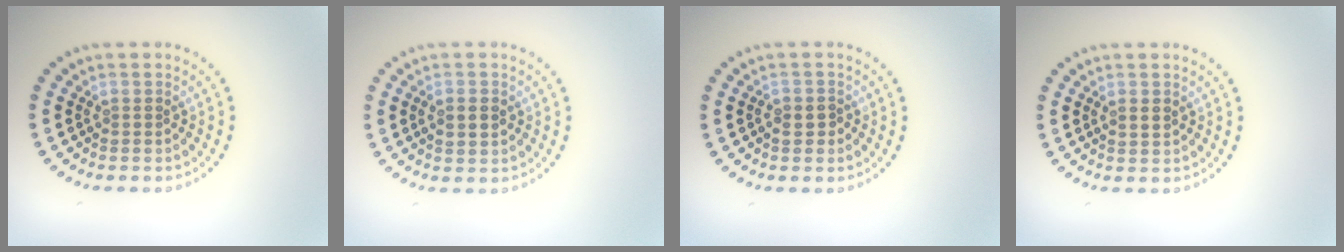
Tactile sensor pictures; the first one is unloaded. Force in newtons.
{"total": 2.4, "press": 2.4, "slide": 0.2}
{"total": 1.1, "press": 1.0, "slide": 0.4}
{"total": 1.5, "press": 1.5, "slide": 0.1}